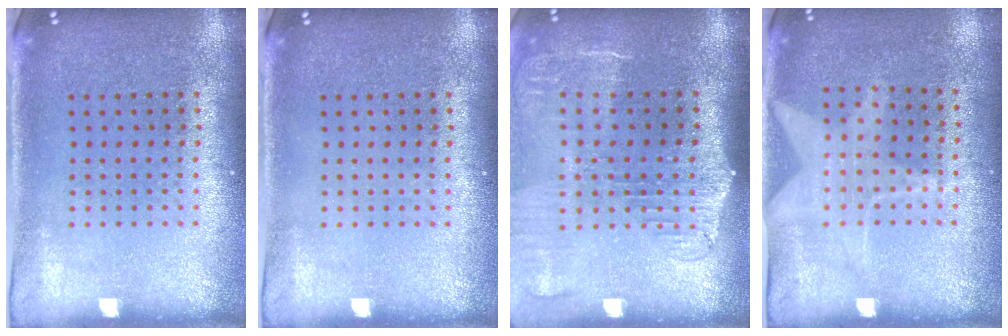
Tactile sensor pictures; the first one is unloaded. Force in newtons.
{"total": 0.0}
{"total": 2.1, "press": 1.7, "slide": 1.2}
{"total": 1.2, "press": 1.2, "slide": 0.2}